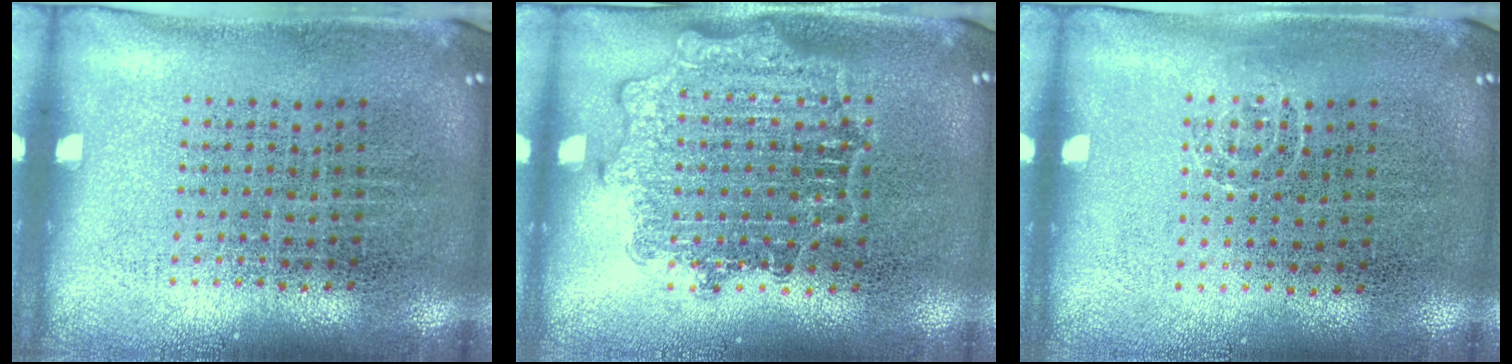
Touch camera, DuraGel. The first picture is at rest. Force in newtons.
{"total": 1.5, "press": 1.5, "slide": 0.2}
{"total": 0.7, "press": 0.5, "slide": 0.5}